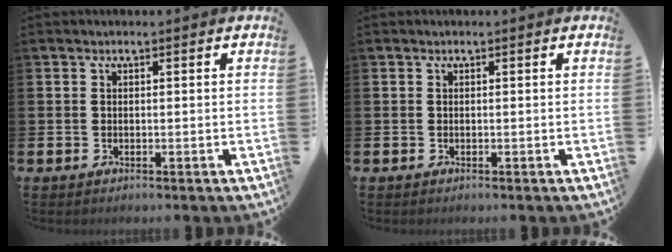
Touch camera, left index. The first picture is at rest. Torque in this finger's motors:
{"motor_torque": [0.00, 0.00, 0.00, 0.00]}